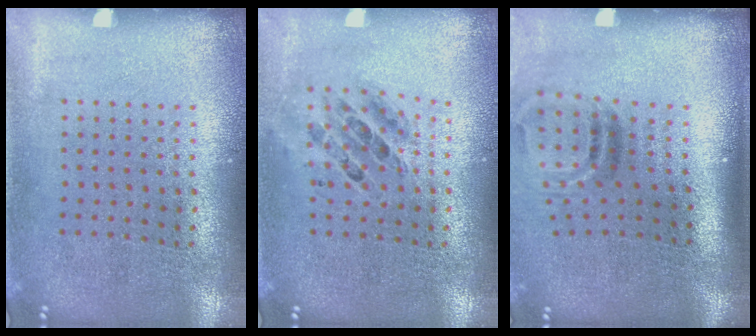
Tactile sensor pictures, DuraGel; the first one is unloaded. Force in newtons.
{"total": 0.7, "press": 0.7, "slide": 0.1}
{"total": 2.0, "press": 1.3, "slide": 1.6}